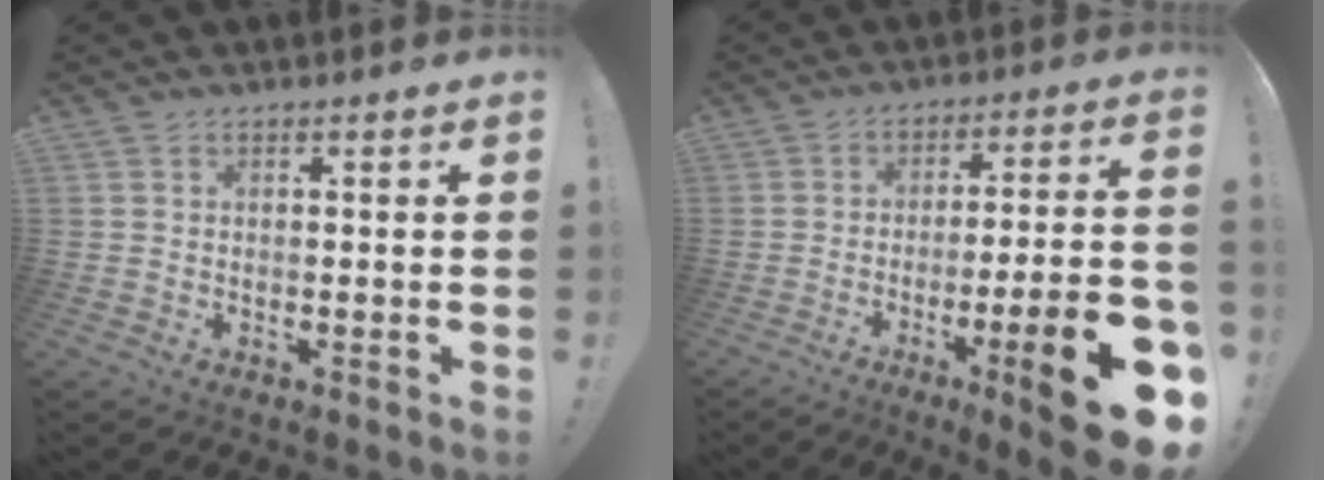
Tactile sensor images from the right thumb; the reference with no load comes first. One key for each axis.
{"total": 18.3, "fx": -7.9, "fy": 2.9, "fz": 16.2, "tx": -0.235, "ty": 0.035, "tz": -0.110}